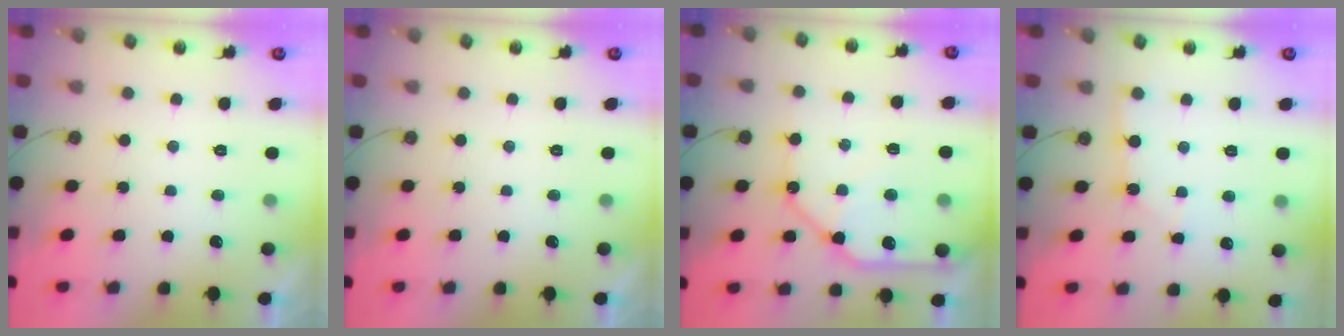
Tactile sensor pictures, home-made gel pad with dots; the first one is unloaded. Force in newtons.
{"total": 0.0}
{"total": 15.6, "press": 15.5, "slide": 1.9}
{"total": 1.9, "press": 1.9, "slide": 0.2}